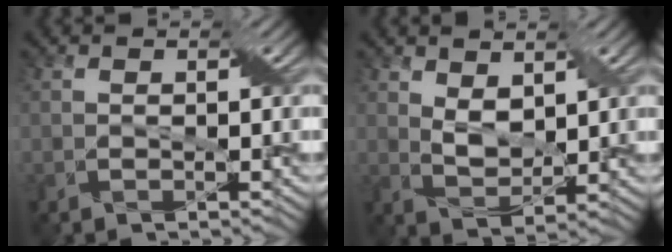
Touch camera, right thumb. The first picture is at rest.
{"total": 3.8, "force": [2.1, 2.1, 2.5], "torque": [-0.058, -0.006, 0.042]}